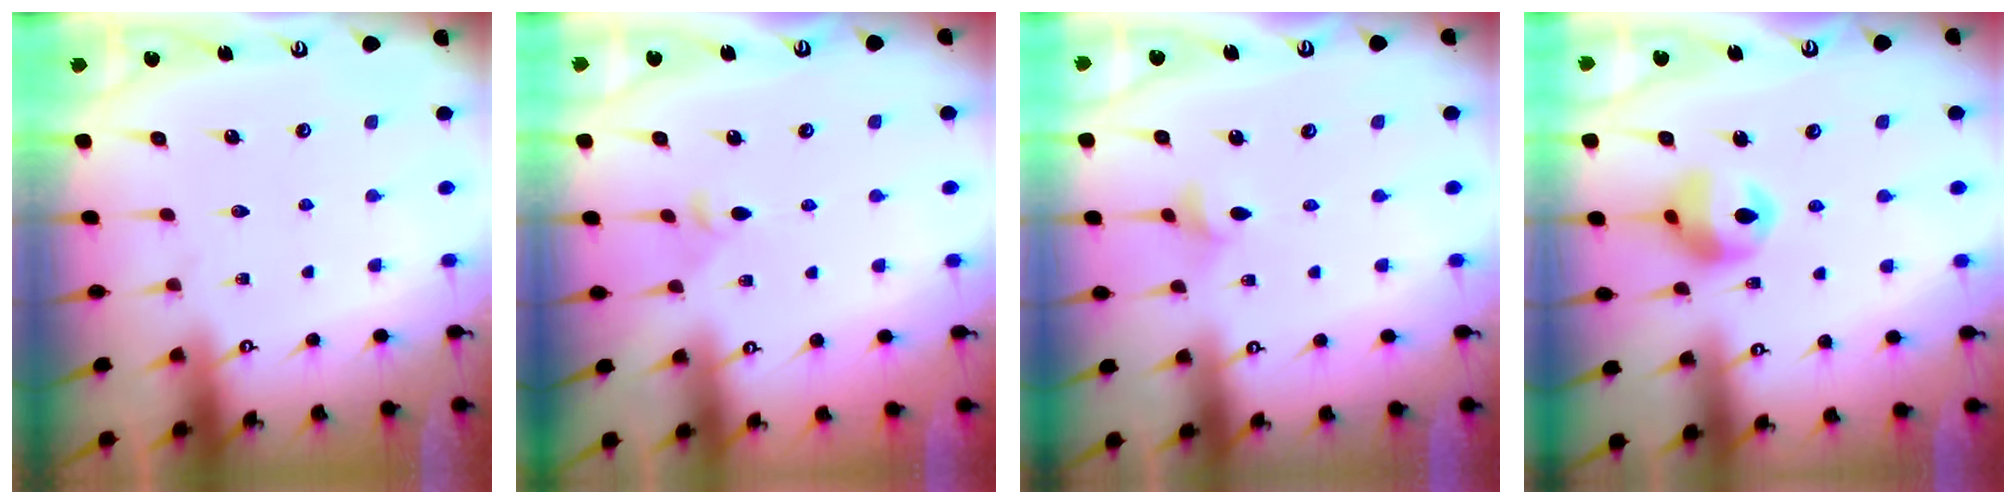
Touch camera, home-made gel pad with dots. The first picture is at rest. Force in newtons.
{"total": 3.2, "press": 3.1, "slide": 0.7}
{"total": 2.9, "press": 2.9, "slide": 0.5}
{"total": 12.1, "press": 11.9, "slide": 1.9}